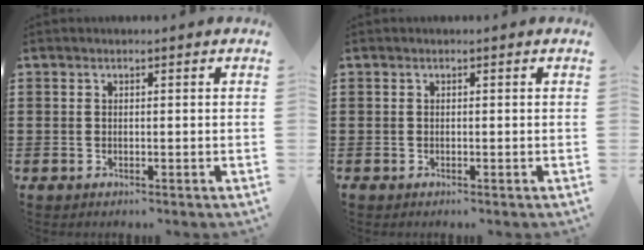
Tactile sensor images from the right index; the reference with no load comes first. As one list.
[{"total": 0.0}]